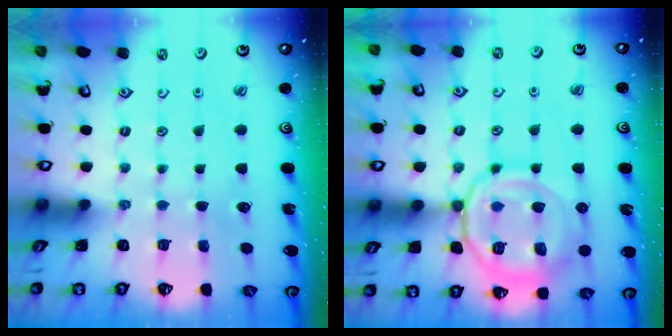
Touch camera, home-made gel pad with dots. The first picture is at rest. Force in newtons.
{"total": 16.7, "press": 16.6, "slide": 1.7}